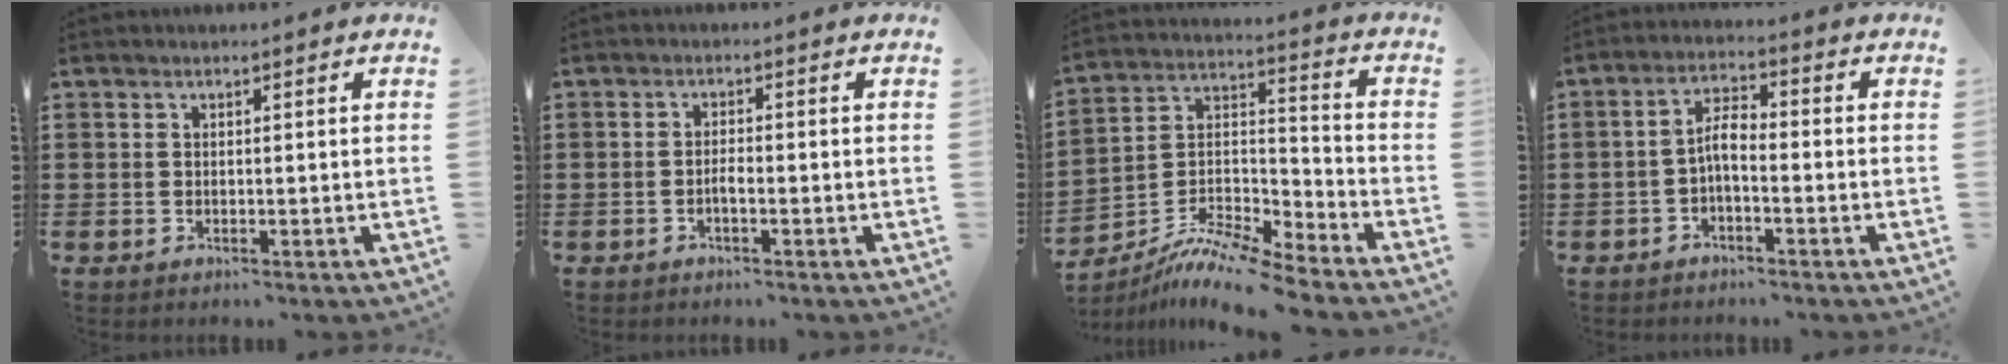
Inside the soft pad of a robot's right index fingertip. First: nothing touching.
{"total": 1.5, "force": [-0.8, 0.3, 1.3], "torque": [-0.024, 0.000, -0.013]}
{"total": 9.3, "force": [-8.6, 0.7, 3.4], "torque": [-0.067, 0.004, -0.174]}
{"total": 4.1, "force": [-1.4, 1.3, 3.6], "torque": [-0.074, 0.009, -0.030]}